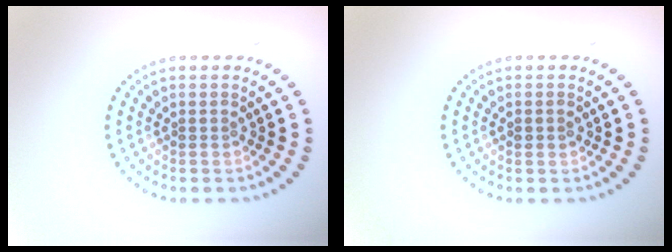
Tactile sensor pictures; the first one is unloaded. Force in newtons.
{"total": 1.1, "press": 1.1, "slide": 0.0}